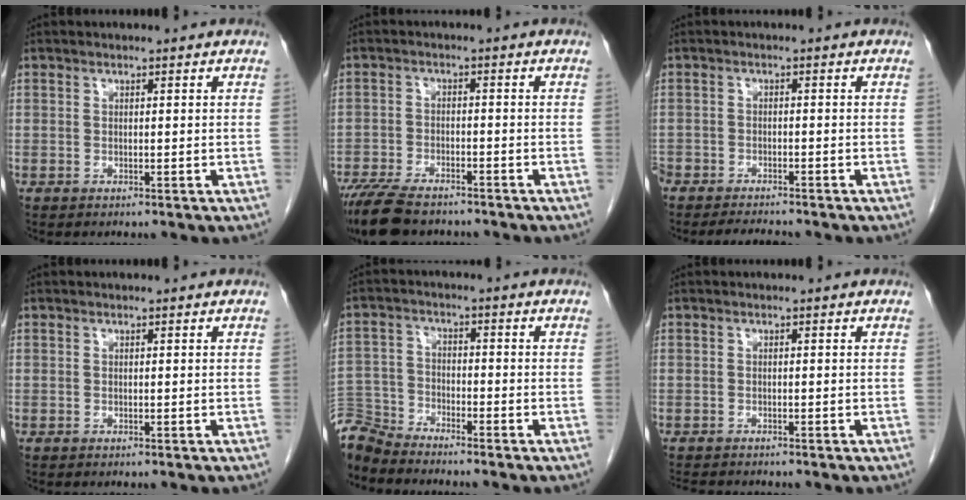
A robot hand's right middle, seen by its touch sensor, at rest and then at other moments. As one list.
[{"total": 10.1, "force": [-8.4, 3.2, 4.6], "torque": [-0.082, -0.015, -0.136]}, {"total": 5.2, "force": [-4.9, 1.2, 1.4], "torque": [-0.023, -0.009, -0.080]}, {"total": 0.0}, {"total": 6.7, "force": [-6.7, 0.4, 0.0], "torque": [-0.005, -0.003, -0.133]}, {"total": 3.5, "force": [-3.2, 0.9, 1.1], "torque": [-0.014, -0.008, -0.048]}]